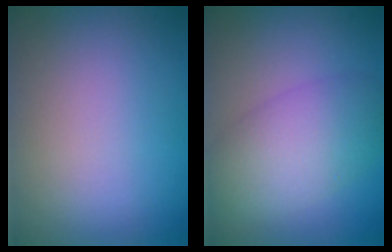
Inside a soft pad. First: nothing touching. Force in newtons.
{"total": 6.0, "press": 6.0, "slide": 0.4}